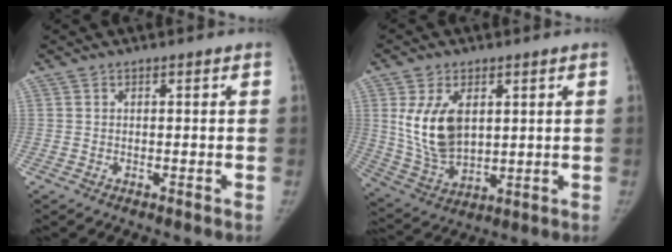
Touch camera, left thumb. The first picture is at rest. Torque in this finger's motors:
{"motor_torque": [0.66, 0.55, 1.09, -0.94, 0.32]}